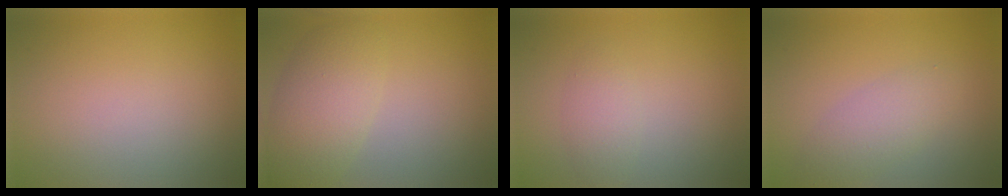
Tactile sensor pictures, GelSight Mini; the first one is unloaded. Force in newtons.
{"total": 4.8, "press": 4.8, "slide": 0.1}
{"total": 1.8, "press": 1.8, "slide": 0.2}
{"total": 2.8, "press": 2.8, "slide": 0.0}